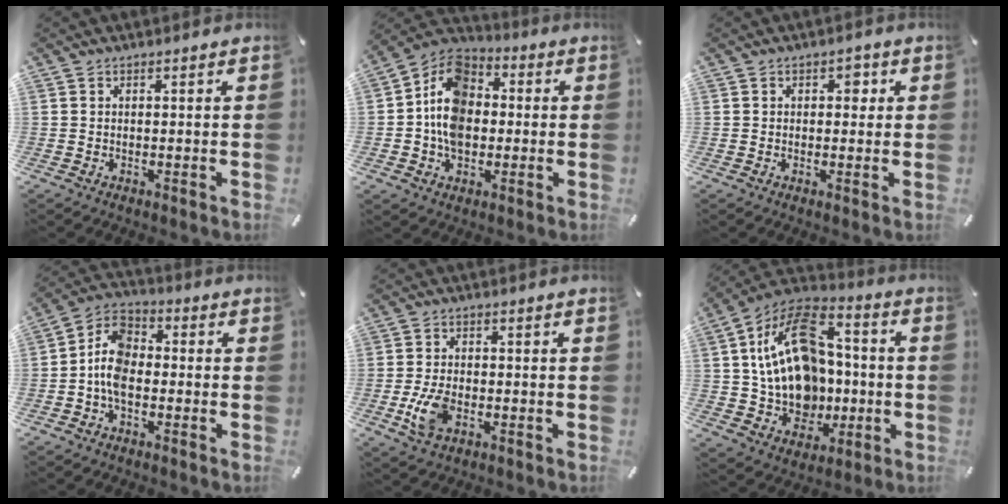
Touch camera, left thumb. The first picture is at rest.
{"total": 12.2, "force": [-1.7, 9.6, 7.3], "torque": [-0.146, 0.019, -0.035]}
{"total": 2.4, "force": [0.5, 1.8, 1.5], "torque": [-0.008, -0.001, -0.001]}
{"total": 8.8, "force": [-2.6, 5.6, 6.3], "torque": [-0.140, 0.007, -0.051]}
{"total": 7.2, "force": [-2.2, 4.4, 5.2], "torque": [-0.115, 0.006, -0.041]}
{"total": 21.3, "force": [1.4, 16.2, 13.8], "torque": [-0.251, 0.005, 0.033]}